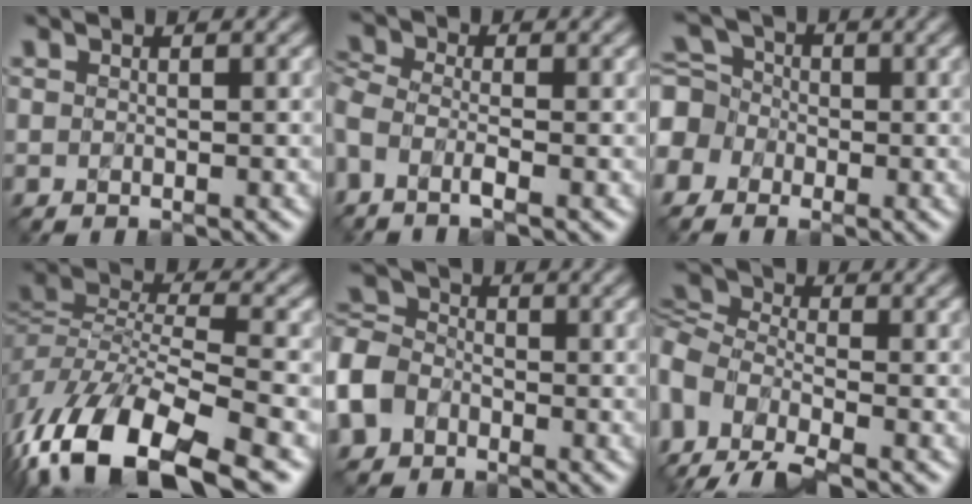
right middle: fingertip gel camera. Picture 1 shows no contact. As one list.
[{"total": 2.4, "force": [-1.6, 0.5, 1.6], "torque": [-0.064, 0.001, -0.042]}, {"total": 3.8, "force": [-1.9, 3.2, 0.8], "torque": [-0.048, 0.016, -0.039]}, {"total": 12.8, "force": [-8.1, 5.4, 8.4], "torque": [-0.216, -0.005, -0.131]}, {"total": 4.1, "force": [-2.2, 3.3, 1.0], "torque": [-0.064, 0.008, -0.058]}, {"total": 5.7, "force": [-3.2, 3.0, 3.7], "torque": [-0.111, 0.000, -0.069]}]